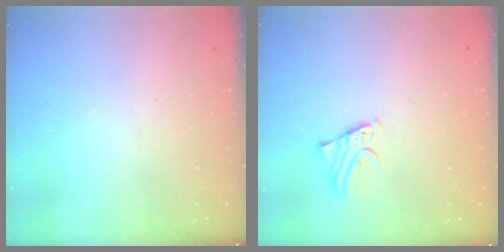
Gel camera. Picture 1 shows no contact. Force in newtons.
{"total": 2.2, "press": 2.2, "slide": 0.1}